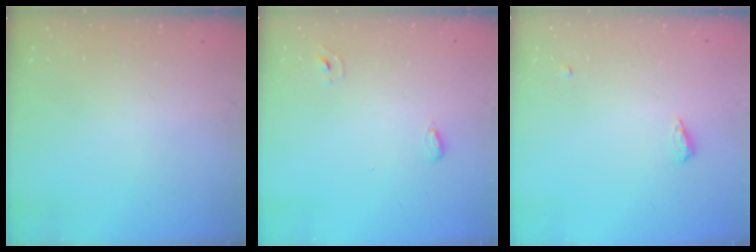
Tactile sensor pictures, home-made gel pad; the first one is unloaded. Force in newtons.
{"total": 3.5, "press": 3.2, "slide": 1.4}
{"total": 5.5, "press": 5.4, "slide": 1.0}